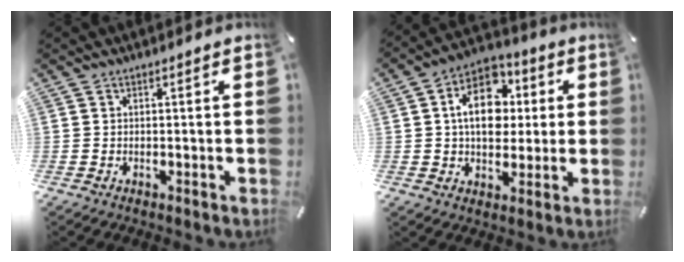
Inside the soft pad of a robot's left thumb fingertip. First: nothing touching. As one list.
[{"total": 13.9, "force": [1.8, 10.1, 9.4], "torque": [-0.150, 0.006, 0.030]}]